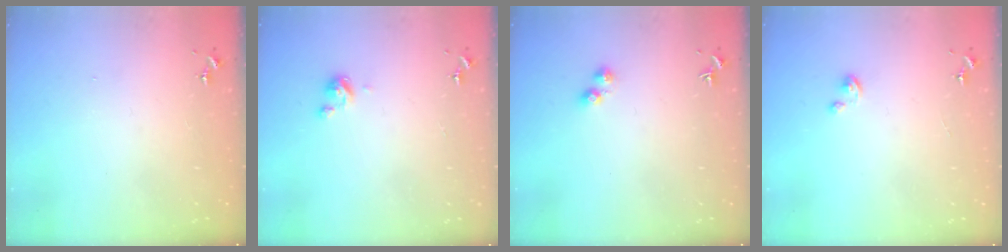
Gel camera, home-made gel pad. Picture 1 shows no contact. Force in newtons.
{"total": 4.6, "press": 4.5, "slide": 0.4}
{"total": 2.5, "press": 2.4, "slide": 0.6}
{"total": 1.4, "press": 1.4, "slide": 0.1}